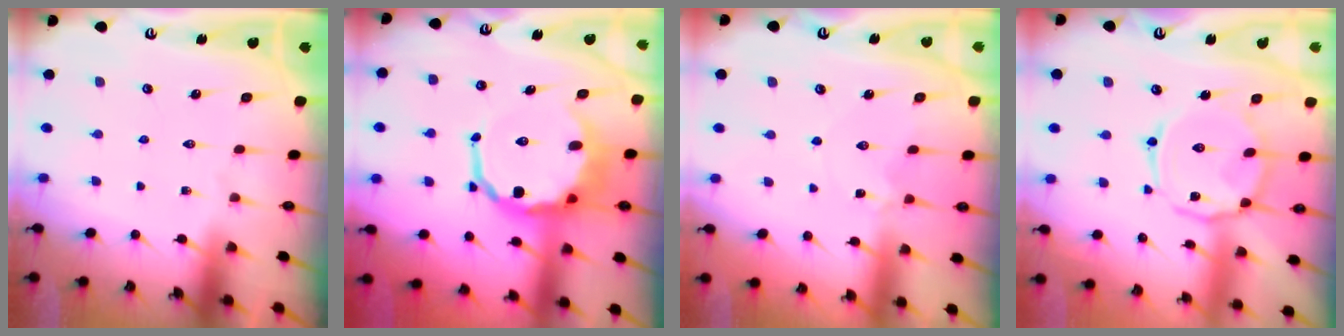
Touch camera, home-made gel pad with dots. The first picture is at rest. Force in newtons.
{"total": 11.4, "press": 11.1, "slide": 2.8}
{"total": 1.5, "press": 1.5, "slide": 0.3}
{"total": 10.7, "press": 10.7, "slide": 0.8}